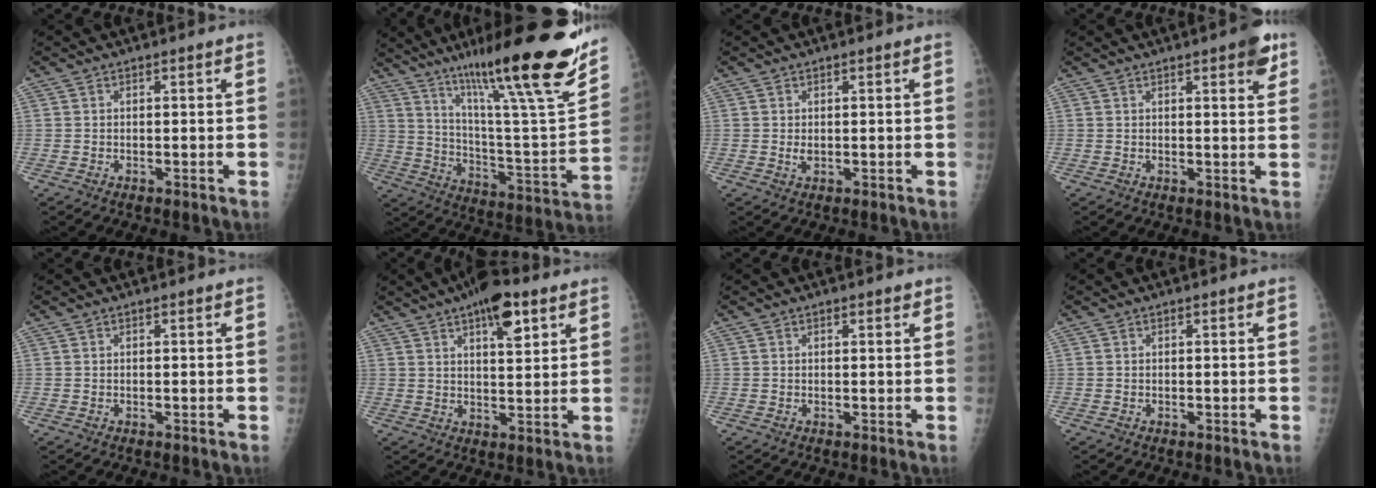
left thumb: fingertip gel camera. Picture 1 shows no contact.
{"total": 28.3, "force": [18.5, 3.0, 21.2], "torque": [-0.309, -0.073, 0.299]}
{"total": 1.5, "force": [0.0, 0.9, 1.2], "torque": [-0.018, 0.000, 0.003]}
{"total": 4.8, "force": [2.7, 1.3, 3.8], "torque": [-0.036, -0.009, 0.028]}
{"total": 0.0}
{"total": 10.2, "force": [5.6, 3.7, 7.7], "torque": [-0.098, -0.018, 0.083]}
{"total": 1.1, "force": [0.6, 0.5, 0.8], "torque": [-0.004, -0.001, 0.007]}
{"total": 0.0}